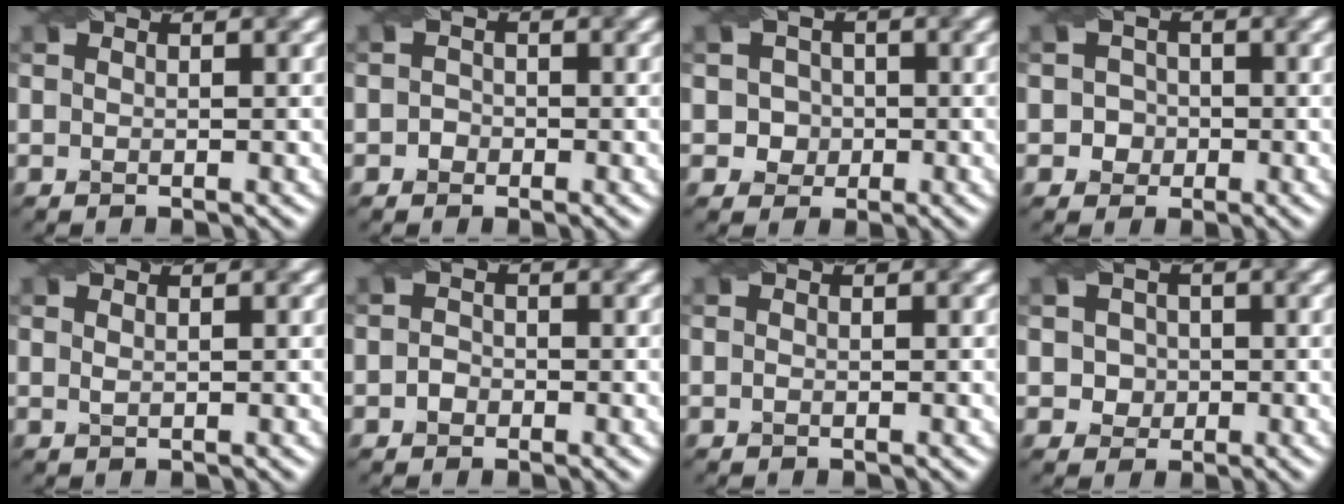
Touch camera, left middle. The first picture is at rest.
{"total": 0.9, "force": [-0.4, 0.9, 0.1], "torque": [0.004, 0.000, -0.008]}
{"total": 2.3, "force": [-0.1, 2.3, 0.6], "torque": [0.008, 0.005, 0.001]}
{"total": 1.9, "force": [-0.3, 1.9, 0.3], "torque": [0.015, 0.003, -0.008]}
{"total": 0.5, "force": [0.3, 0.2, 0.4], "torque": [-0.011, 0.000, 0.007]}
{"total": 1.1, "force": [-0.5, 0.9, 0.3], "torque": [-0.005, 0.000, -0.011]}
{"total": 0.0}
{"total": 2.2, "force": [0.2, 2.0, 0.7], "torque": [-0.004, 0.006, 0.015]}